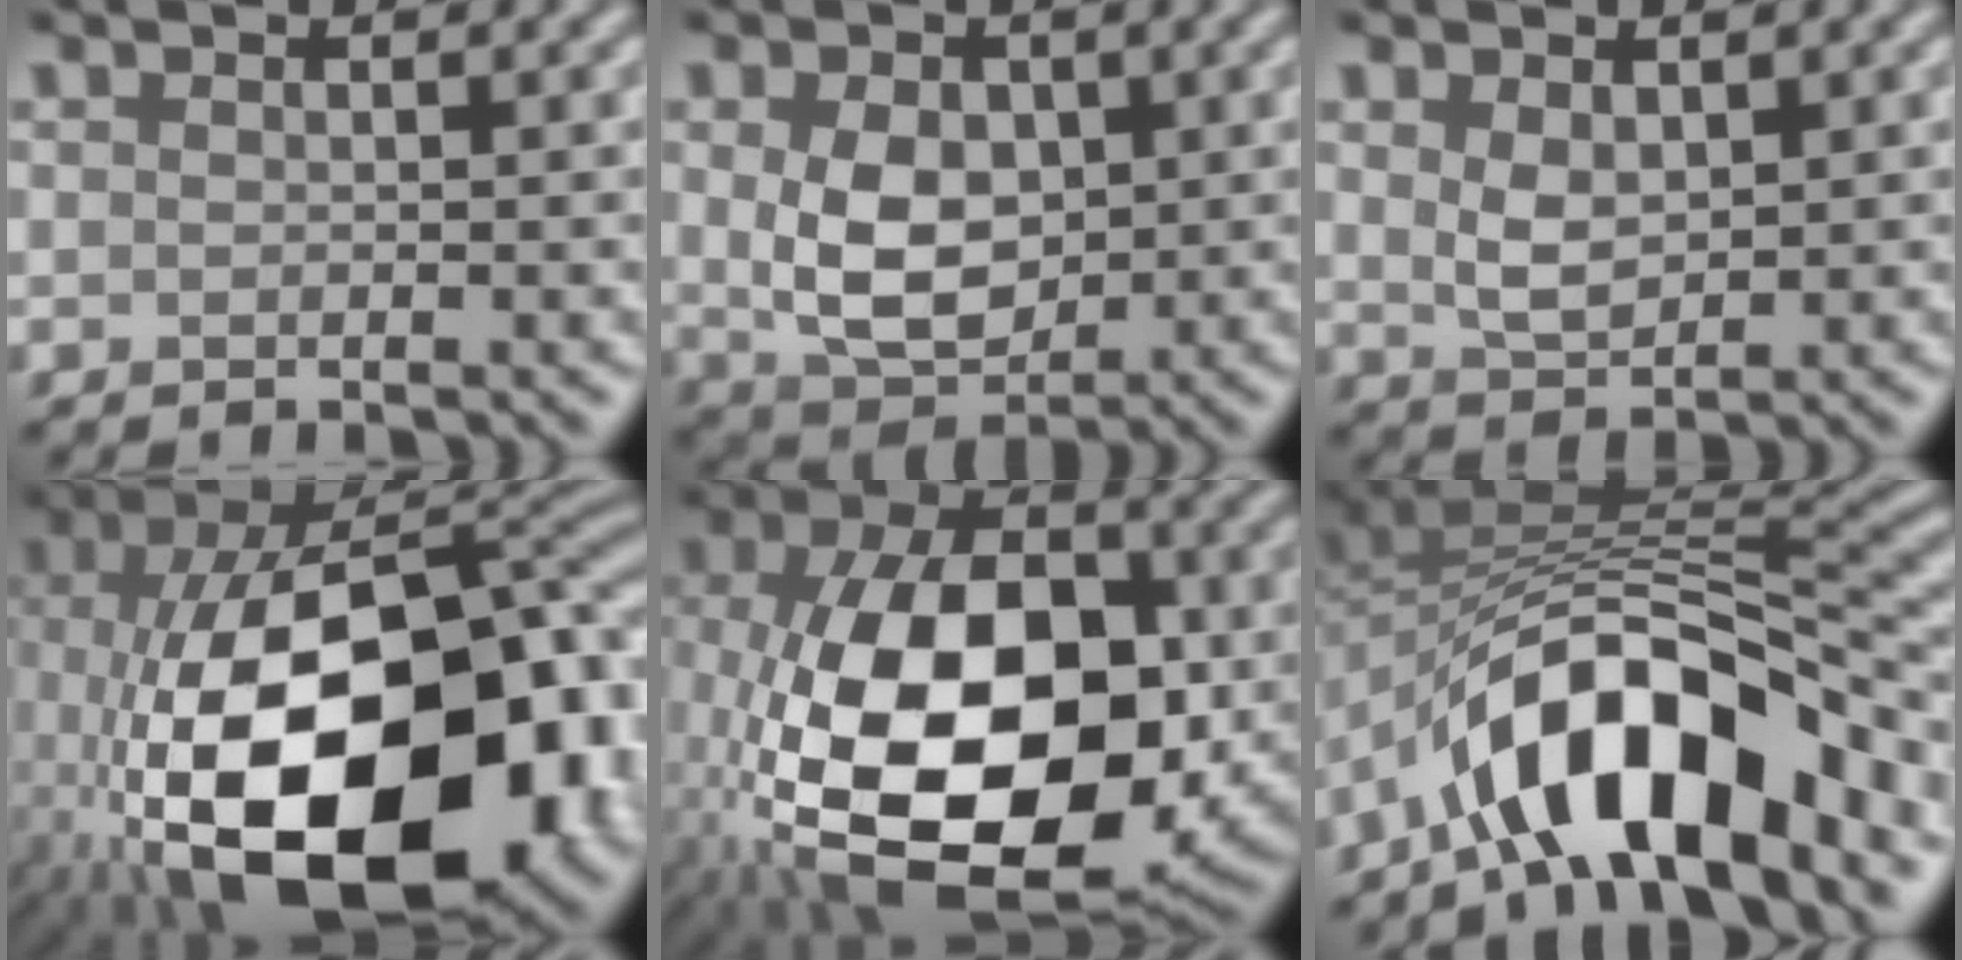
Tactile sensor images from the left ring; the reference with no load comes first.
{"total": 5.9, "force": [0.4, 4.2, 4.1], "torque": [-0.082, -0.007, 0.016]}
{"total": 2.5, "force": [0.8, 1.5, 1.8], "torque": [-0.042, -0.003, 0.022]}
{"total": 20.6, "force": [-5.6, 10.5, 16.7], "torque": [-0.273, -0.020, -0.080]}
{"total": 16.6, "force": [-3.0, 9.0, 13.6], "torque": [-0.238, -0.010, -0.049]}
{"total": 11.1, "force": [-6.2, 4.2, 8.2], "torque": [-0.113, 0.012, -0.115]}